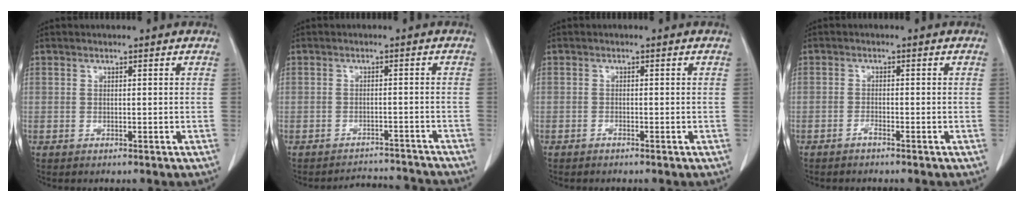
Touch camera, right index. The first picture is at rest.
{"total": 5.6, "force": [-5.4, 0.8, -1.3], "torque": [0.021, 0.024, -0.070]}
{"total": 0.5, "force": [-0.5, 0.1, 0.1], "torque": [-0.004, 0.000, -0.010]}
{"total": 1.1, "force": [-1.0, 0.1, 0.4], "torque": [-0.007, 0.002, -0.018]}